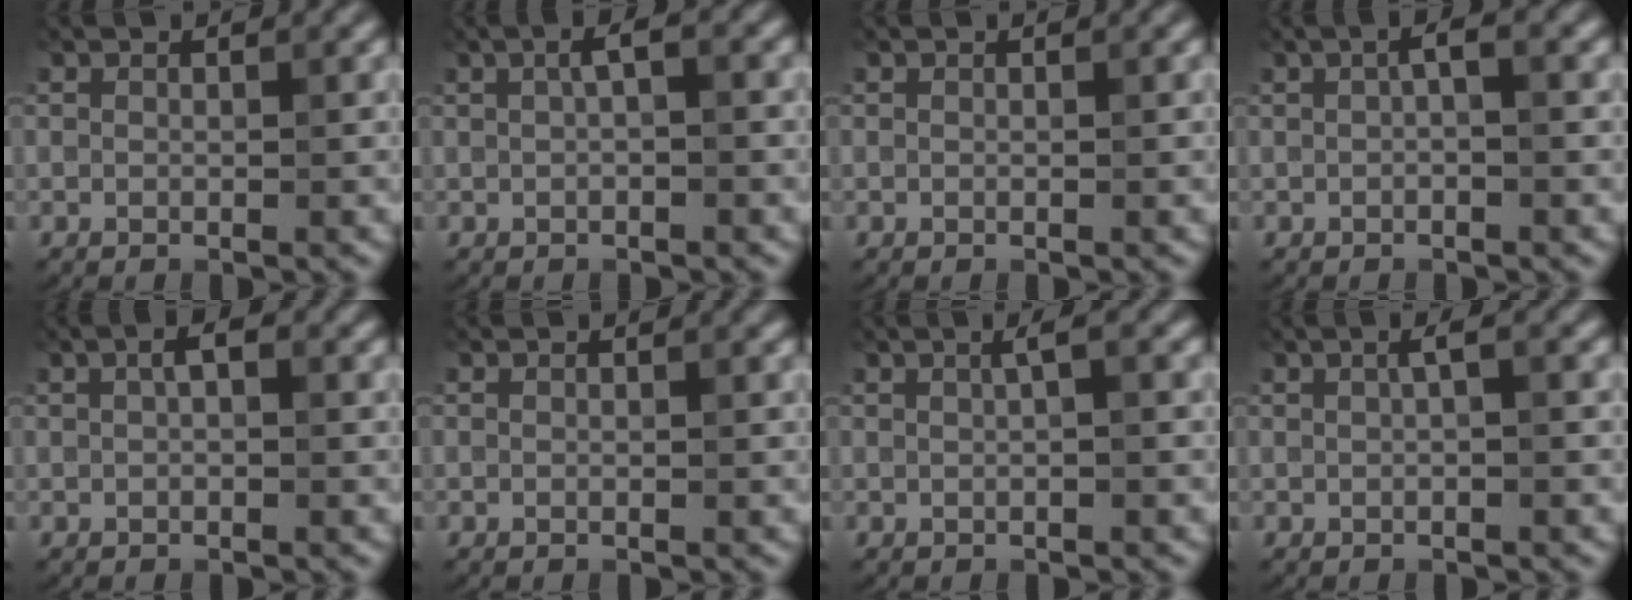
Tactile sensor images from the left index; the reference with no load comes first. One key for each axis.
{"total": 1.8, "fx": 0.3, "fy": 0.4, "fz": 1.8, "tx": -0.032, "ty": 0.009, "tz": 0.004}
{"total": 0.0}
{"total": 1.6, "fx": 0.2, "fy": 0.3, "fz": 1.5, "tx": -0.028, "ty": 0.007, "tz": 0.002}
{"total": 1.5, "fx": 0.3, "fy": 0.6, "fz": 1.3, "tx": -0.024, "ty": 0.005, "tz": 0.003}
{"total": 0.0}
{"total": 1.6, "fx": 0.4, "fy": 0.3, "fz": 1.5, "tx": -0.022, "ty": 0.010, "tz": 0.004}
{"total": 1.5, "fx": 0.3, "fy": 0.3, "fz": 1.5, "tx": -0.027, "ty": 0.010, "tz": 0.004}